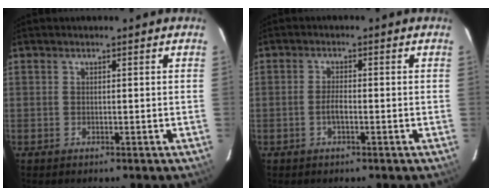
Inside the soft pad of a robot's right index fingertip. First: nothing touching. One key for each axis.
{"total": 2.3, "fx": -0.8, "fy": 0.7, "fz": 2.1, "tx": -0.043, "ty": 0.002, "tz": -0.016}